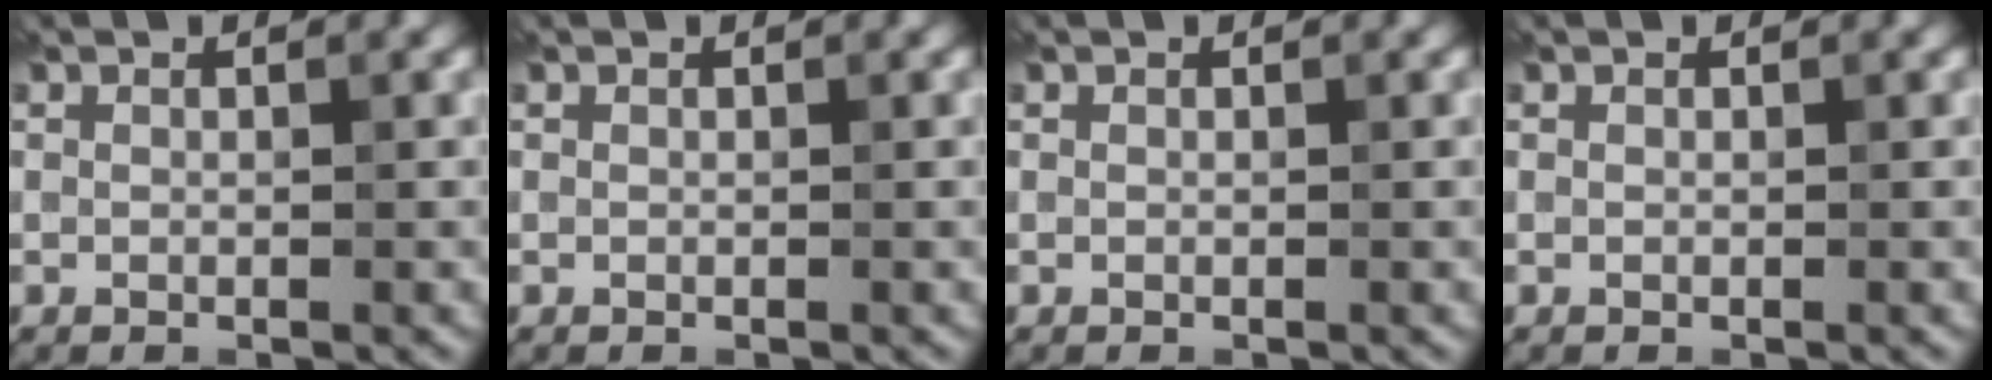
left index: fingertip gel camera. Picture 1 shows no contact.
{"total": 0.0}
{"total": 0.0}
{"total": 0.0}